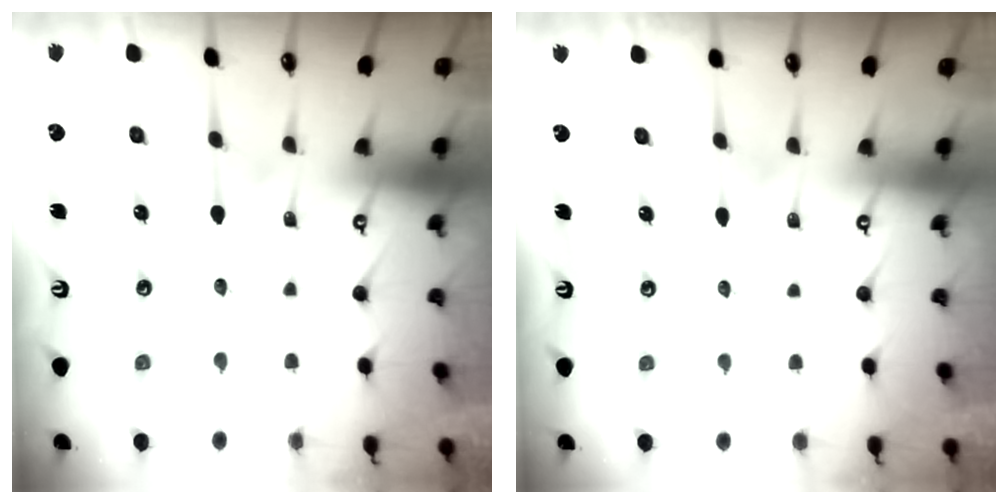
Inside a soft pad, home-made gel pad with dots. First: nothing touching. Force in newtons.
{"total": 2.1, "press": 2.1, "slide": 0.3}